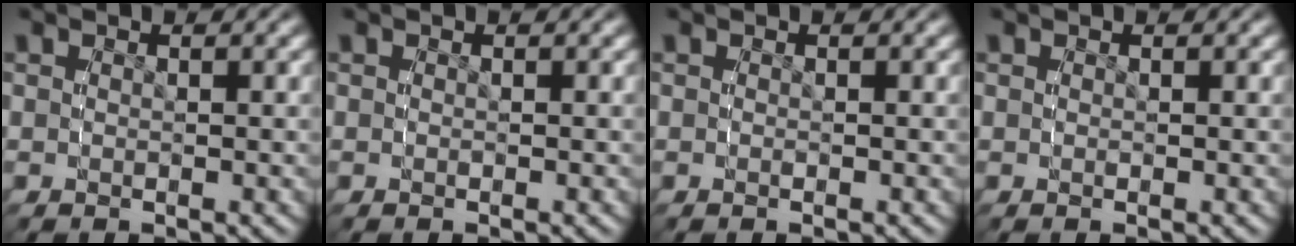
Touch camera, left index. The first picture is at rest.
{"total": 0.0}
{"total": 0.0}
{"total": 0.0}